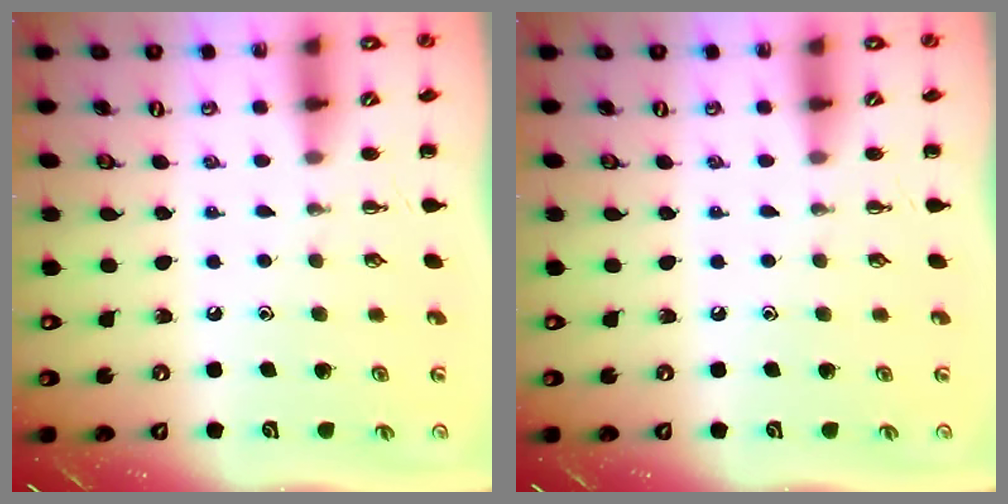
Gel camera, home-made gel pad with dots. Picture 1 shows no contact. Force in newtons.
{"total": 0.0}